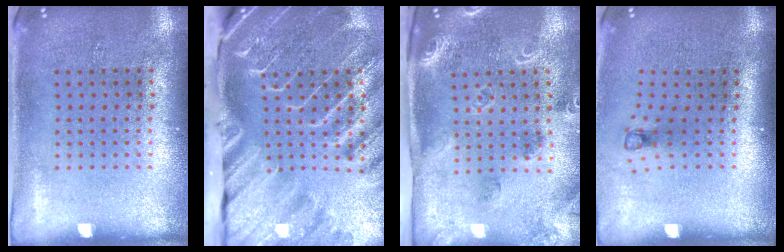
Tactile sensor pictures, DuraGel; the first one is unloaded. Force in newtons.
{"total": 4.7, "press": 3.5, "slide": 3.2}
{"total": 1.7, "press": 1.7, "slide": 0.3}
{"total": 0.8, "press": 0.4, "slide": 0.7}